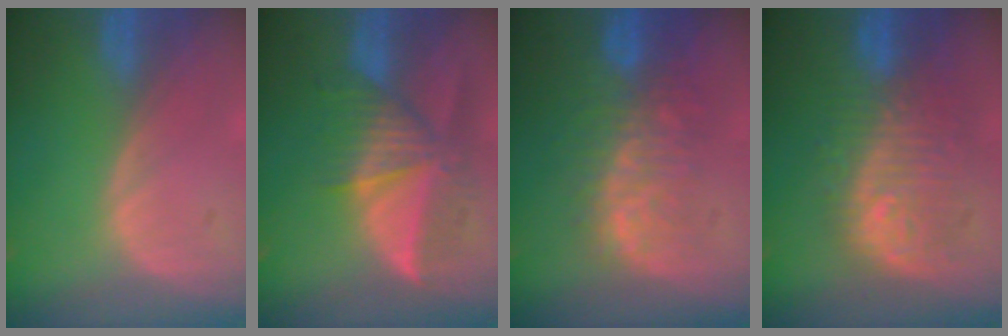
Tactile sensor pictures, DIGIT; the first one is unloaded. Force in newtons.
{"total": 8.4, "press": 7.9, "slide": 2.9}
{"total": 9.9, "press": 8.6, "slide": 4.8}
{"total": 10.1, "press": 9.9, "slide": 1.9}